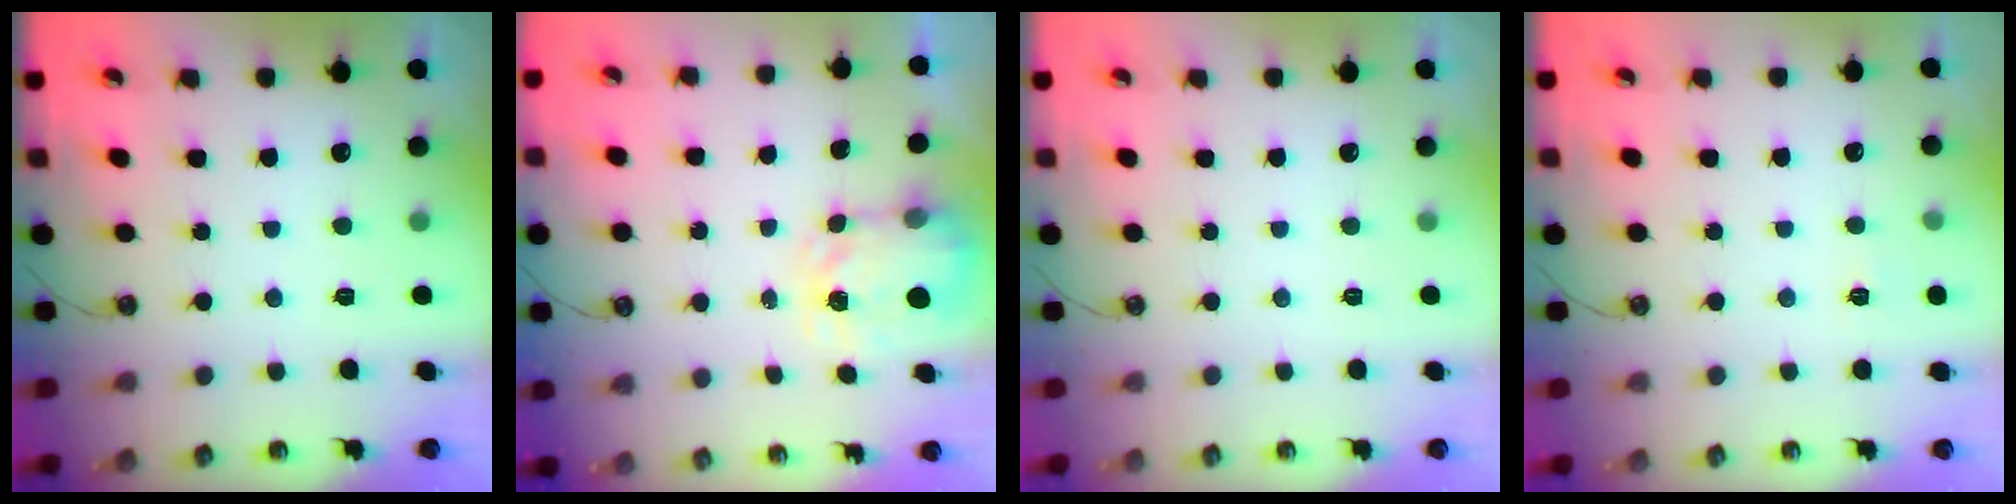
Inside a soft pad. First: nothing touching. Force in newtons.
{"total": 3.9, "press": 3.9, "slide": 0.6}
{"total": 0.0}
{"total": 4.2, "press": 4.2, "slide": 0.5}